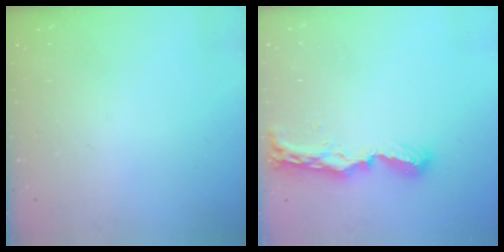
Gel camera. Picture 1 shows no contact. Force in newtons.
{"total": 8.8, "press": 8.8, "slide": 0.3}